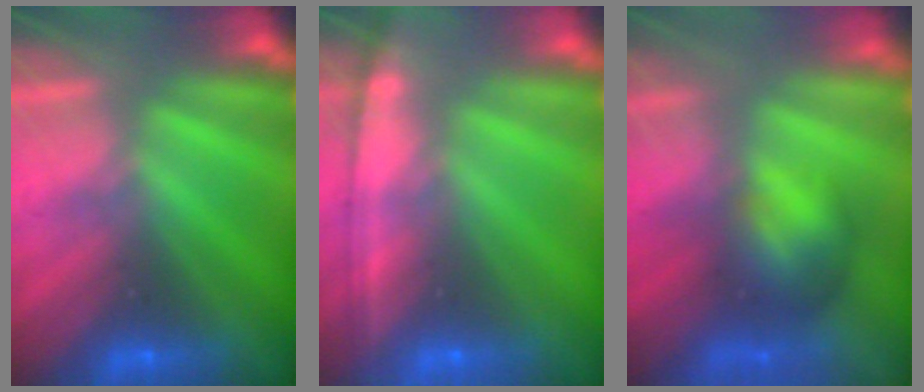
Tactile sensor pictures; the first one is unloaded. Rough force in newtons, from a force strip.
{"total": 1.3}
{"total": 9.7}